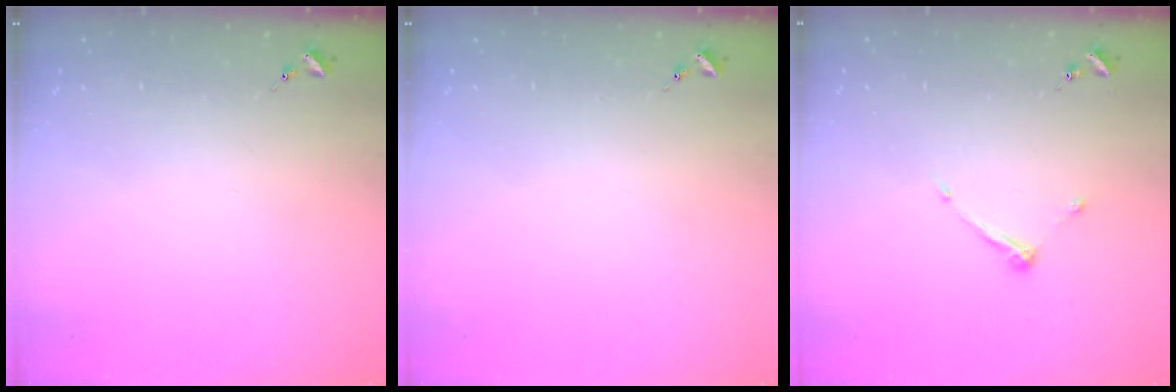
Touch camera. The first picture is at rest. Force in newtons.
{"total": 0.0}
{"total": 6.7, "press": 6.7, "slide": 0.3}